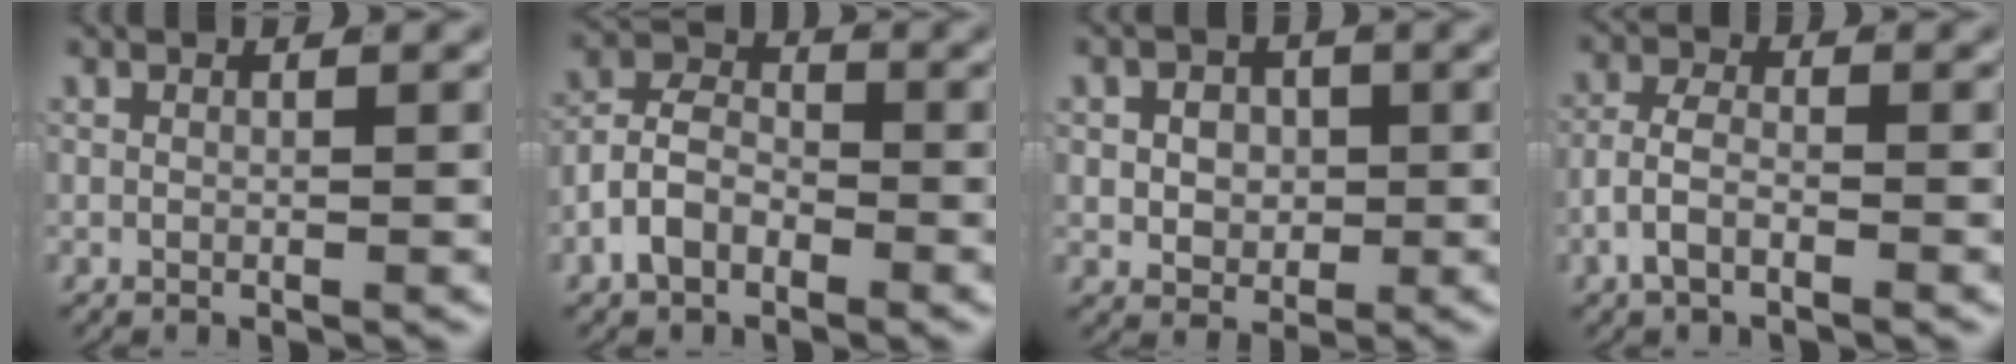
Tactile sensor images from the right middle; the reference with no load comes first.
{"total": 4.6, "force": [-1.9, 3.2, 2.7], "torque": [-0.040, -0.004, -0.042]}
{"total": 3.4, "force": [-0.2, 2.9, 1.8], "torque": [-0.023, -0.013, 0.004]}
{"total": 2.9, "force": [-1.4, 1.4, 2.1], "torque": [-0.039, 0.000, -0.030]}